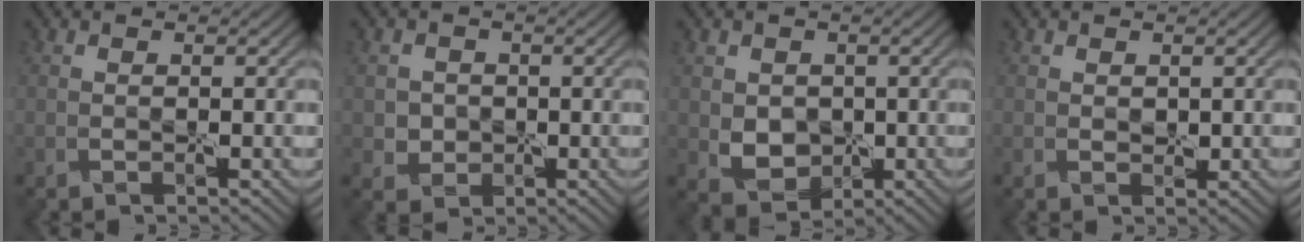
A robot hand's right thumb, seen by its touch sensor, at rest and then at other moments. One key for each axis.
{"total": 2.1, "fx": 0.1, "fy": 2.0, "fz": -0.3, "tx": 0.014, "ty": 0.000, "tz": -0.005}
{"total": 2.9, "fx": 0.4, "fy": 2.7, "fz": 1.0, "tx": -0.026, "ty": -0.006, "tz": 0.007}
{"total": 0.7, "fx": 0.3, "fy": 0.6, "fz": 0.3, "tx": -0.001, "ty": 0.001, "tz": 0.008}